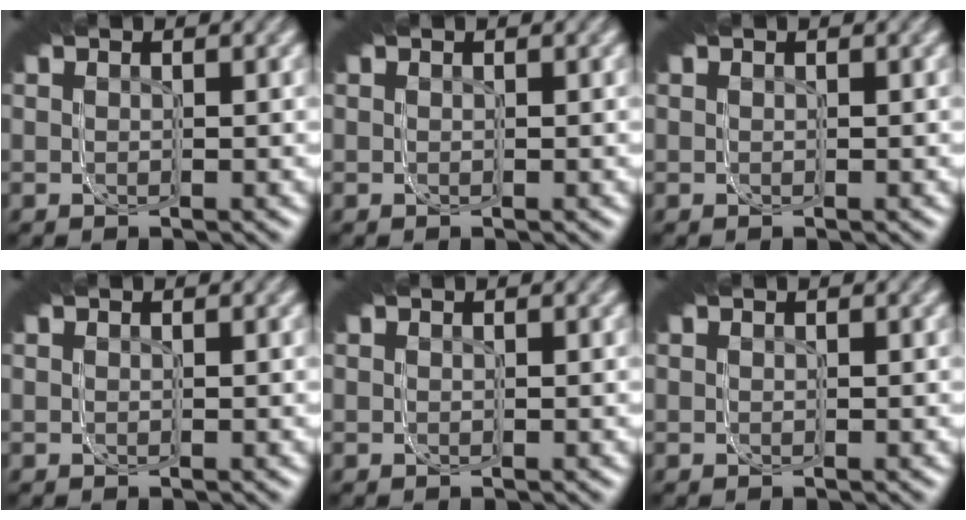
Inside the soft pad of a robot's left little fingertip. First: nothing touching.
{"total": 0.0}
{"total": 0.0}
{"total": 0.0}
{"total": 0.0}
{"total": 0.0}